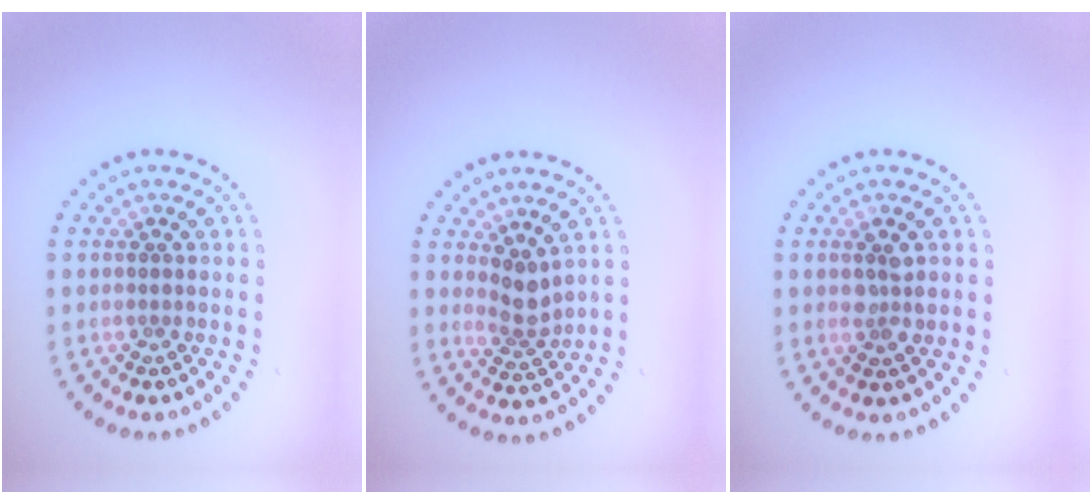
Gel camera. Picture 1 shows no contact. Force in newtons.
{"total": 2.5, "press": 1.9, "slide": 1.6}
{"total": 1.7, "press": 1.7, "slide": 0.3}